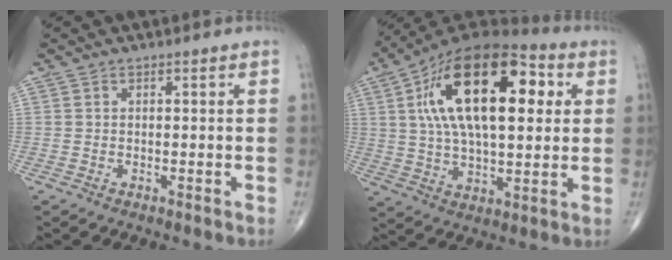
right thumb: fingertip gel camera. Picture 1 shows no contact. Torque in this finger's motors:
{"motor_torque": [-1.34, 3.20, 2.13, 0.64, 0.78]}